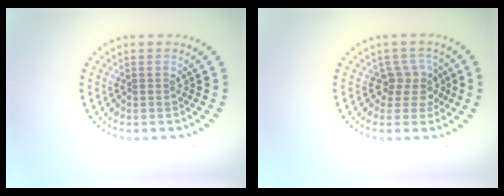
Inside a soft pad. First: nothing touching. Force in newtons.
{"total": 2.5, "press": 2.0, "slide": 1.6}